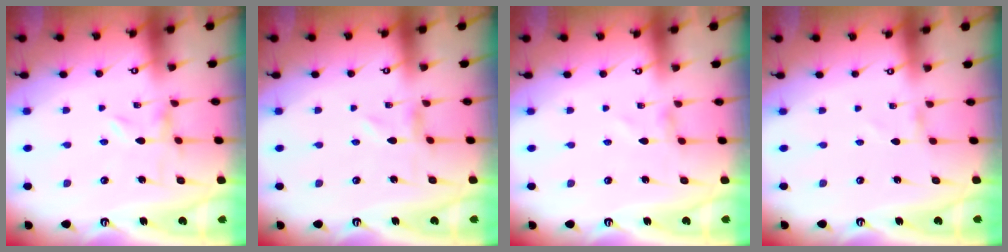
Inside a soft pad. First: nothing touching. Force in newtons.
{"total": 0.0}
{"total": 0.0}
{"total": 0.0}